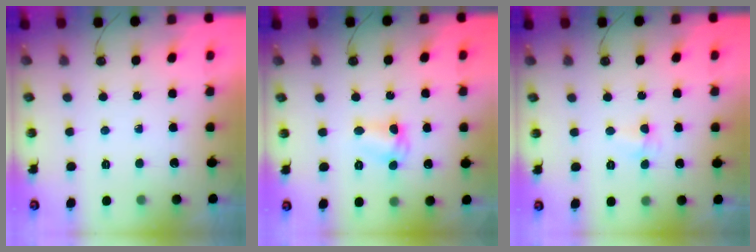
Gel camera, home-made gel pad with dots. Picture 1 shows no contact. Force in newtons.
{"total": 5.8, "press": 5.8, "slide": 0.5}
{"total": 4.1, "press": 4.1, "slide": 0.8}